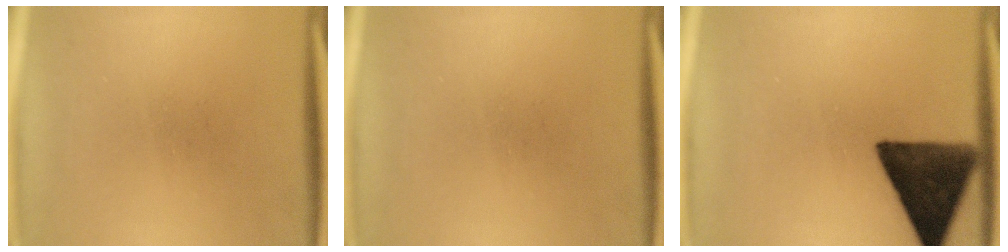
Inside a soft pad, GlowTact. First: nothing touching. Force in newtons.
{"total": 0.0}
{"total": 14.2}